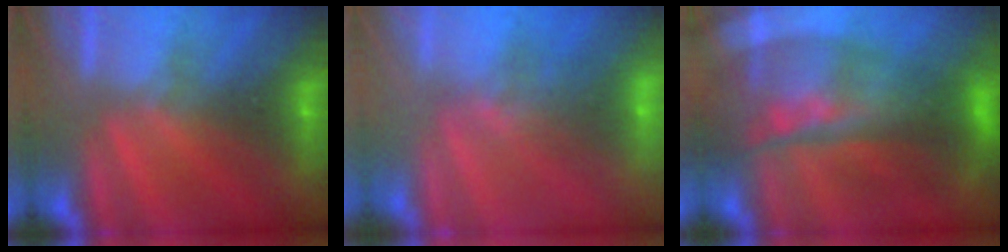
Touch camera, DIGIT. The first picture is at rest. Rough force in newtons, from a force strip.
{"total": 5.8}
{"total": 10.6}